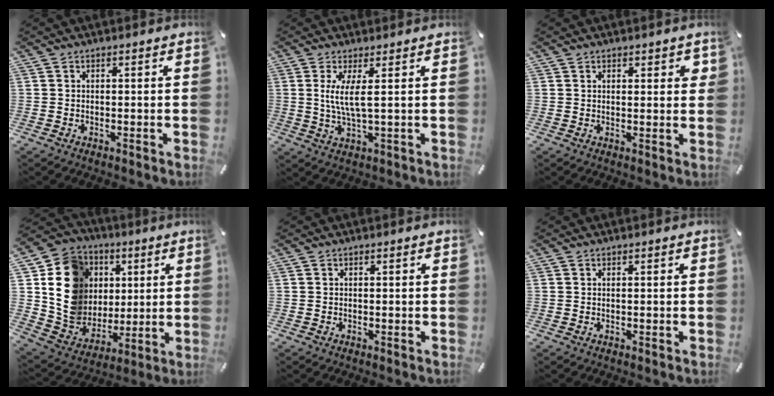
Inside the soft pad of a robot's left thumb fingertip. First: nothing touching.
{"total": 6.6, "force": [1.2, 1.2, 6.3], "torque": [-0.137, -0.007, 0.016]}
{"total": 1.9, "force": [1.2, 1.1, 1.0], "torque": [-0.005, -0.002, 0.018]}
{"total": 16.4, "force": [3.7, 15.2, 5.0], "torque": [-0.082, -0.013, 0.087]}
{"total": 0.0}
{"total": 0.0}